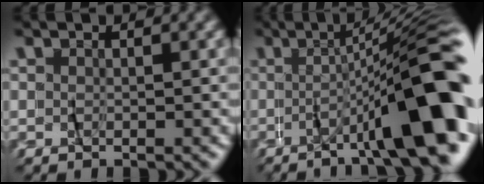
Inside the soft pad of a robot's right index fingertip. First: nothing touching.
{"total": 10.2, "force": [-4.5, -0.2, 9.2], "torque": [-0.117, -0.001, -0.064]}